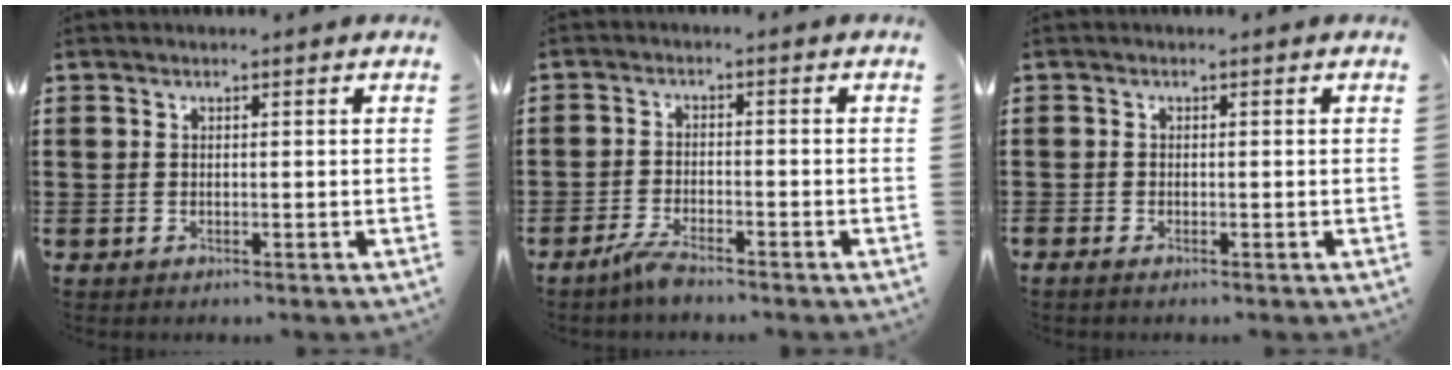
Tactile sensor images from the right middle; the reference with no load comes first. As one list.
[{"total": 3.2, "force": [-2.9, 0.6, 1.2], "torque": [-0.036, 0.002, -0.062]}, {"total": 0.7, "force": [-0.6, 0.3, 0.2], "torque": [-0.006, -0.002, -0.012]}]